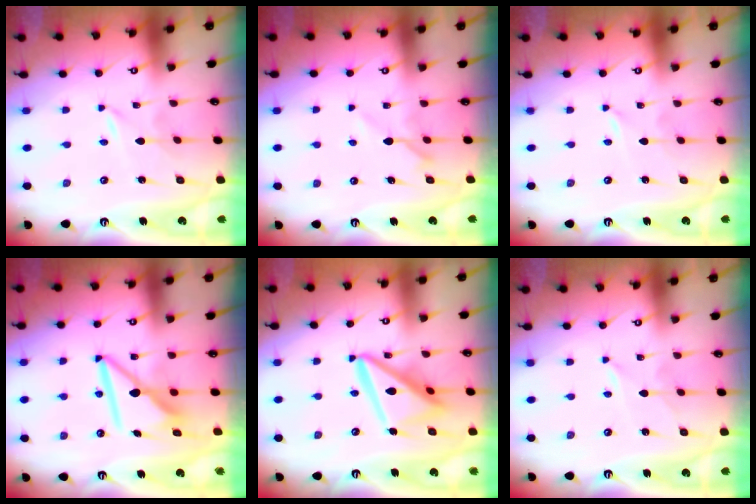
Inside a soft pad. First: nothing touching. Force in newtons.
{"total": 5.5, "press": 5.4, "slide": 0.9}
{"total": 0.0}
{"total": 10.2, "press": 10.1, "slide": 1.1}
{"total": 15.3, "press": 15.2, "slide": 1.6}
{"total": 1.7, "press": 1.7, "slide": 0.2}